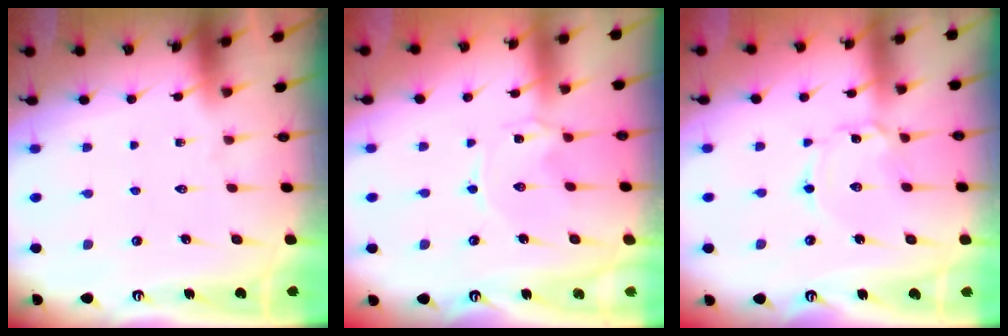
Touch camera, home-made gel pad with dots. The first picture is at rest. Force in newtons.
{"total": 0.0}
{"total": 2.0, "press": 2.0, "slide": 0.2}